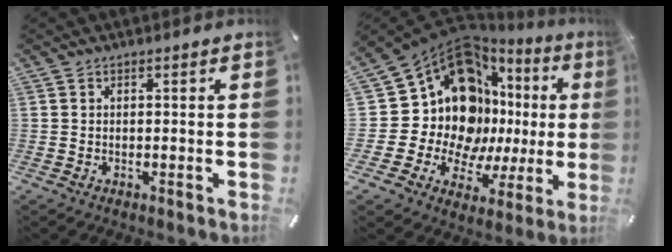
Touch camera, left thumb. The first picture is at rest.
{"total": 21.0, "force": [6.0, 15.3, 13.1], "torque": [-0.235, -0.088, 0.118]}